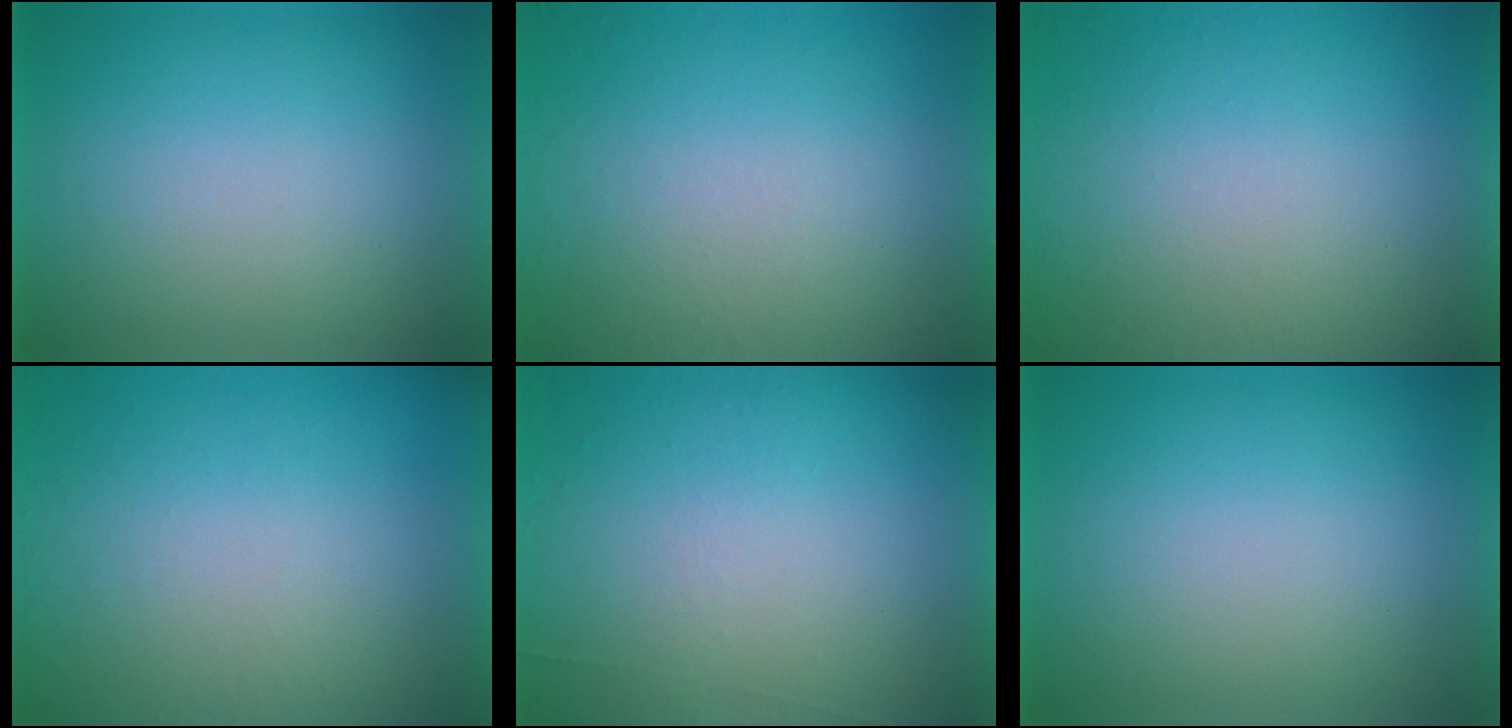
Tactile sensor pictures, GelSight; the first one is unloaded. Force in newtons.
{"total": 4.7}
{"total": 5.8}
{"total": 5.0}
{"total": 5.9}
{"total": 0.0}